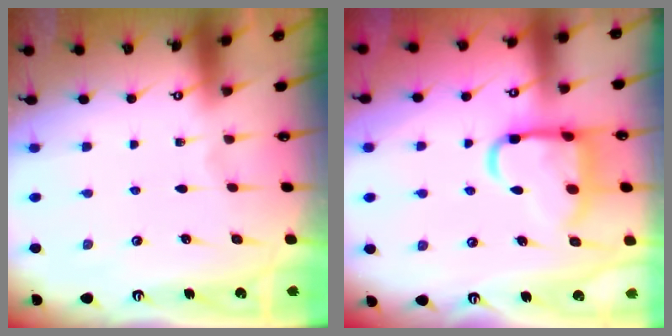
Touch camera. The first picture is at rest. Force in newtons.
{"total": 14.4, "press": 14.3, "slide": 1.6}